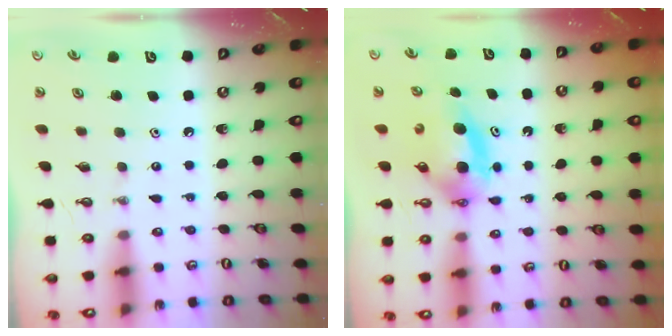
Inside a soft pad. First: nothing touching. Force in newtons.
{"total": 6.6, "press": 6.0, "slide": 2.8}